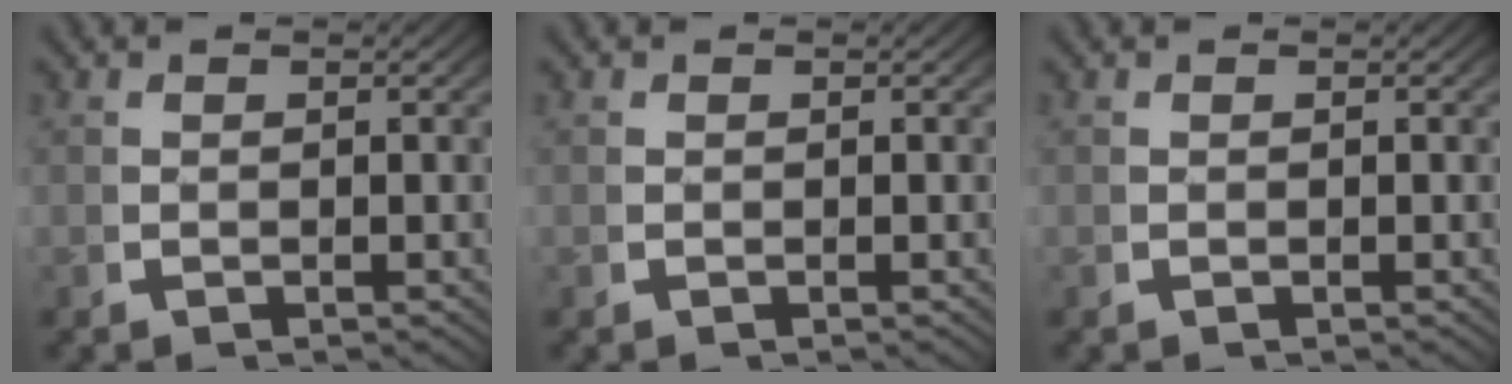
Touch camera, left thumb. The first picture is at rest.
{"total": 0.0}
{"total": 0.0}